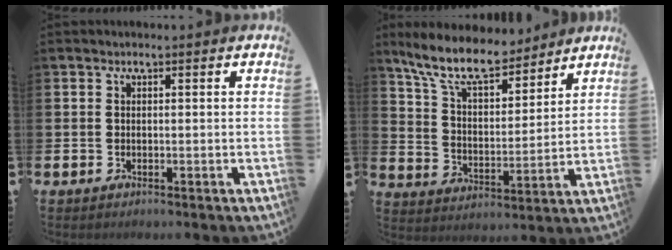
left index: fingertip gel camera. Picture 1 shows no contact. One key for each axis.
{"total": 10.3, "fx": 9.0, "fy": 2.9, "fz": 4.1, "tx": -0.111, "ty": -0.046, "tz": 0.162}